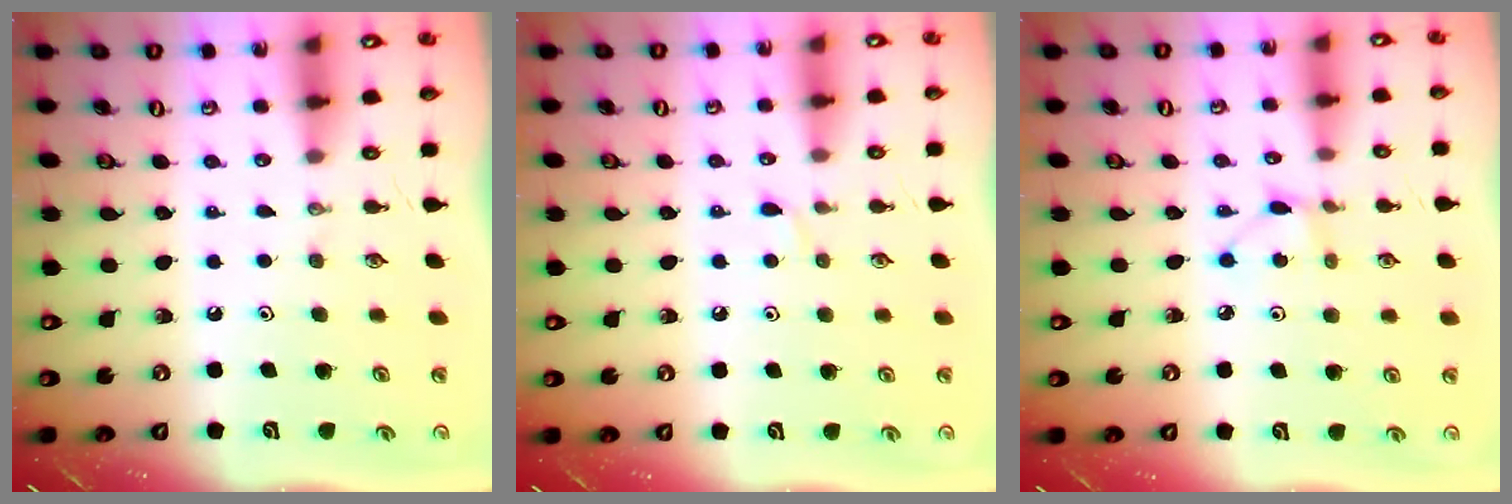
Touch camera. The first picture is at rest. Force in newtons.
{"total": 3.2, "press": 3.2, "slide": 0.4}
{"total": 3.9, "press": 3.8, "slide": 0.5}